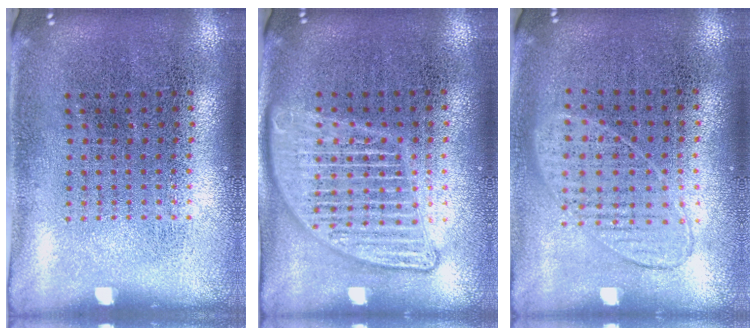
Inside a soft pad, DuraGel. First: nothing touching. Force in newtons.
{"total": 2.7, "press": 2.7, "slide": 0.2}
{"total": 0.9, "press": 0.9, "slide": 0.3}